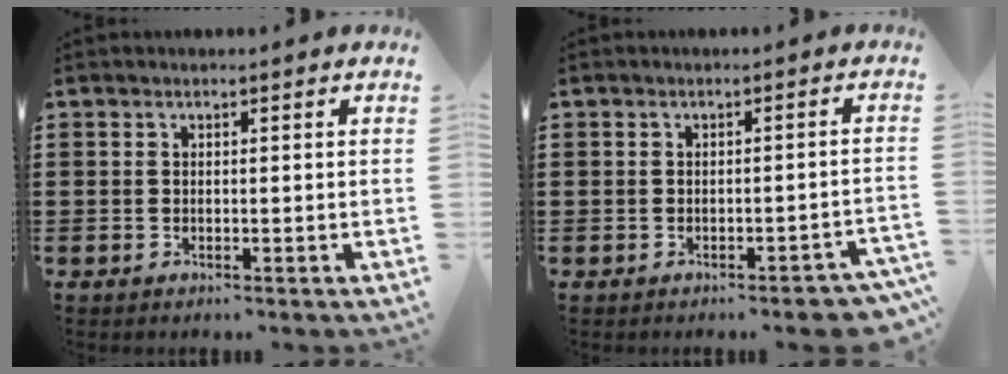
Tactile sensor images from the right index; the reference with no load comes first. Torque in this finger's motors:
{"motor_torque": [-0.40, 0.16, -1.05, -0.21]}